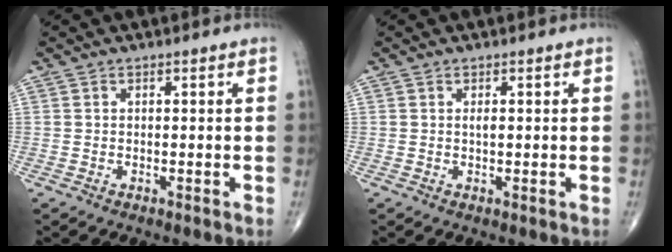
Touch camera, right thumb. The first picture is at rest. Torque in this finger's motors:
{"motor_torque": [0.26, 0.12, 0.18, 0.02, 0.05]}